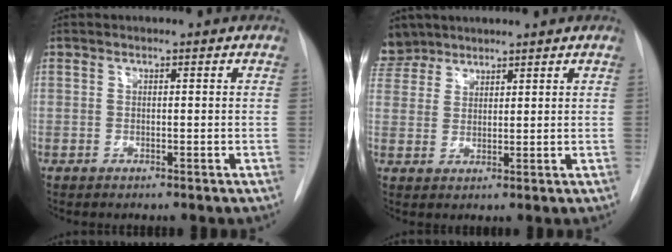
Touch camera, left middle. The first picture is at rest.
{"total": 5.7, "force": [5.0, 2.6, 0.2], "torque": [0.004, 0.006, 0.100]}